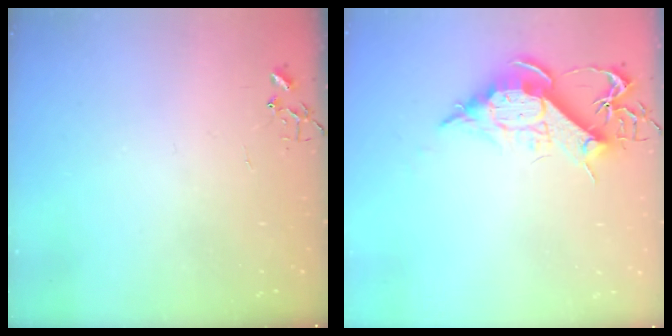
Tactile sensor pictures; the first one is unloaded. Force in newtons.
{"total": 12.1, "press": 12.1, "slide": 1.1}